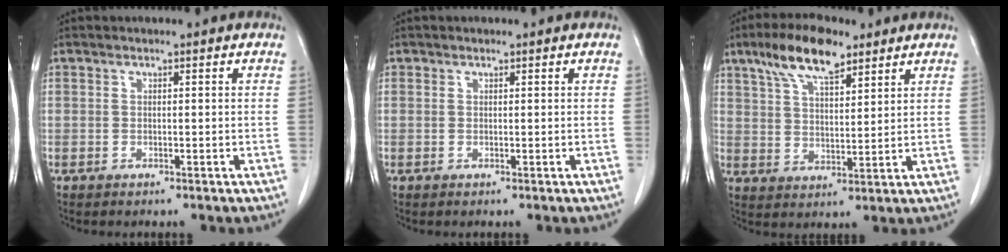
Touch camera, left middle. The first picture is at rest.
{"total": 0.0}
{"total": 10.1, "force": [6.8, 3.1, 6.7], "torque": [-0.130, 0.014, 0.126]}